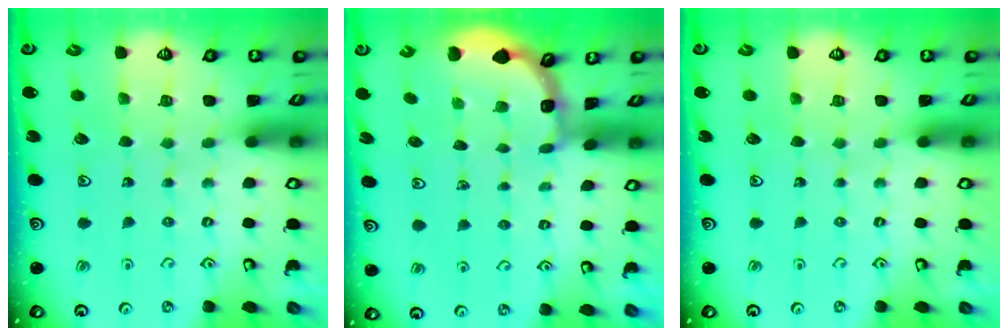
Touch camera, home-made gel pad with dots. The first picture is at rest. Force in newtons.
{"total": 1.7, "press": 1.7, "slide": 0.1}
{"total": 0.0}